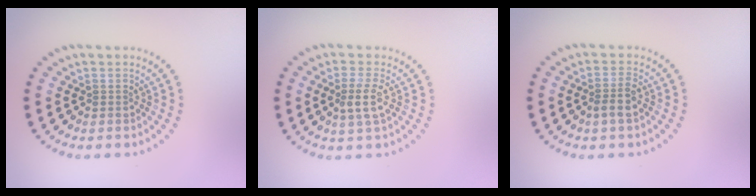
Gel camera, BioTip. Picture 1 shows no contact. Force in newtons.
{"total": 2.4, "press": 2.1, "slide": 1.0}
{"total": 2.0, "press": 1.7, "slide": 1.0}